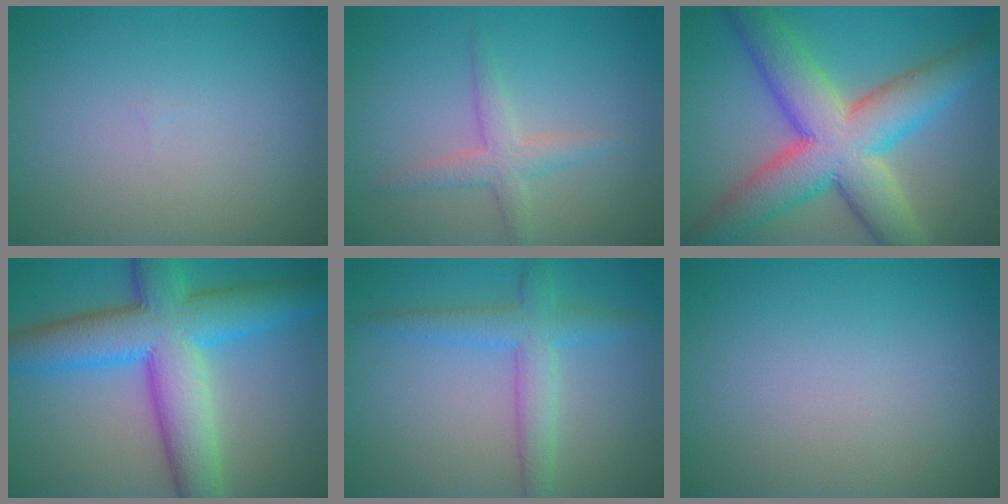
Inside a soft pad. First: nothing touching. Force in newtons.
{"total": 2.5, "press": 2.5, "slide": 0.1}
{"total": 11.6, "press": 11.5, "slide": 0.6}
{"total": 11.3, "press": 11.3, "slide": 0.1}
{"total": 3.9, "press": 3.9, "slide": 0.0}
{"total": 0.0}